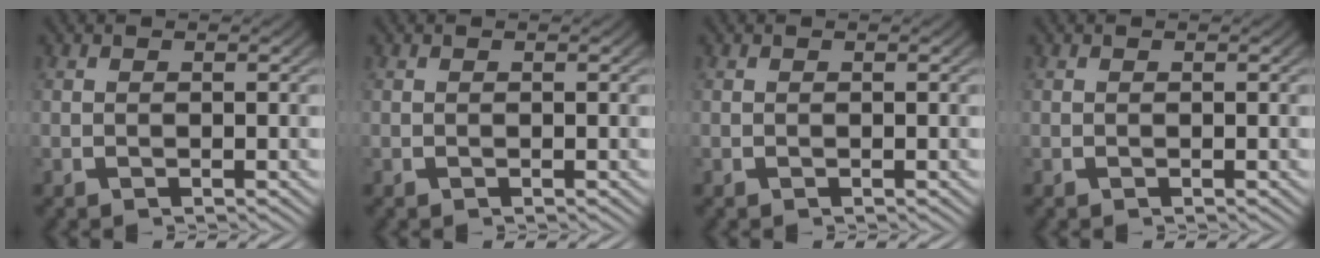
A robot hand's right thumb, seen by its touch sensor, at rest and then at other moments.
{"total": 0.0}
{"total": 0.0}
{"total": 0.0}